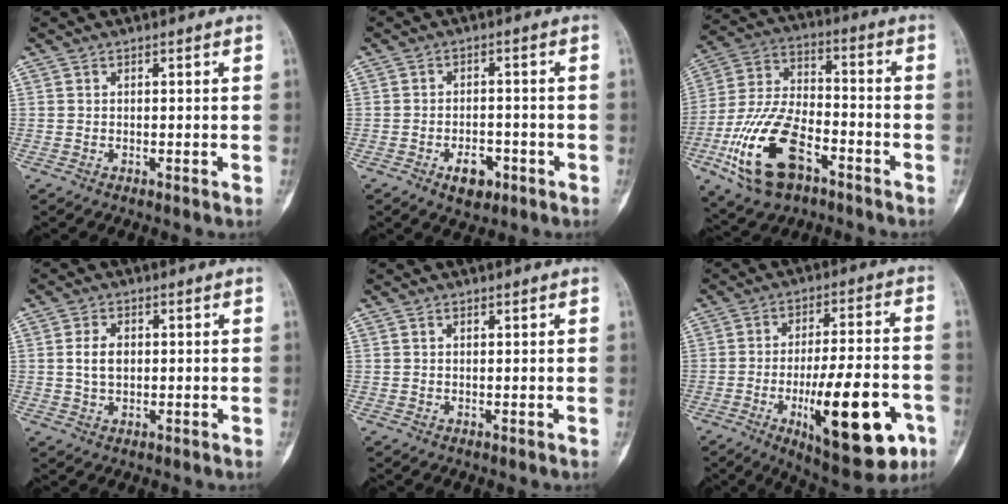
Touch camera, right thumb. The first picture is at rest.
{"total": 5.2, "force": [-2.5, 3.1, 3.3], "torque": [-0.037, 0.015, -0.036]}
{"total": 18.6, "force": [-8.3, 9.7, 13.6], "torque": [-0.267, 0.038, -0.151]}
{"total": 4.3, "force": [0.5, 2.8, 3.1], "torque": [-0.051, 0.001, 0.010]}
{"total": 0.6, "force": [0.3, 0.3, 0.3], "torque": [-0.005, -0.001, 0.005]}
{"total": 21.0, "force": [-7.3, 6.8, 18.5], "torque": [-0.261, 0.016, -0.098]}